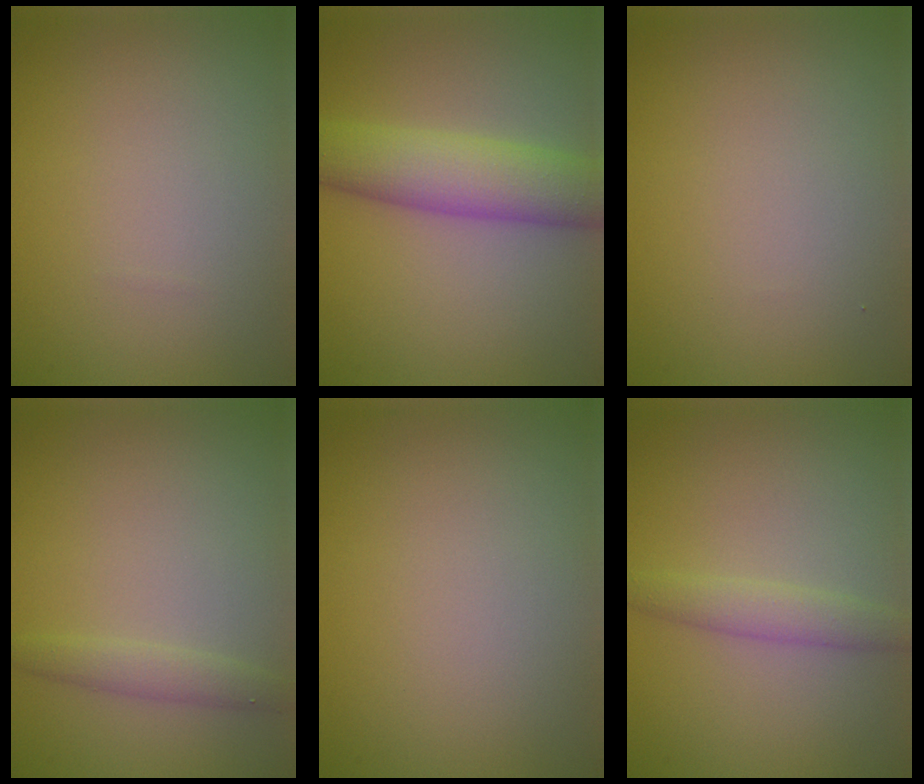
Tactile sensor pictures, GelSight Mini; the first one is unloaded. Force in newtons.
{"total": 6.3, "press": 6.3, "slide": 0.1}
{"total": 0.0}
{"total": 1.6, "press": 1.6, "slide": 0.1}
{"total": 0.0}
{"total": 2.0, "press": 2.0, "slide": 0.1}